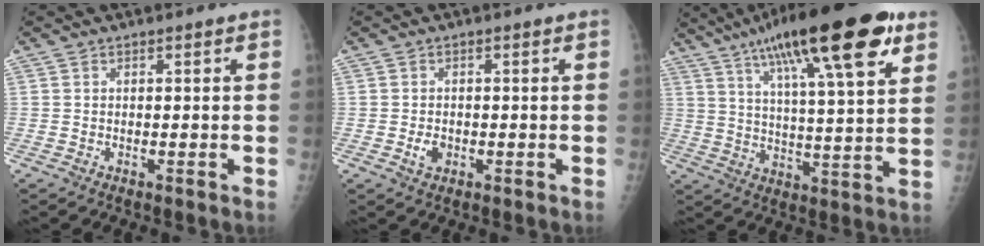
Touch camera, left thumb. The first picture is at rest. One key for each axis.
{"total": 2.3, "fx": -0.7, "fy": 1.7, "fz": 1.4, "tx": -0.020, "ty": 0.001, "tz": -0.008}
{"total": 24.0, "fx": 13.3, "fy": 5.4, "fz": 19.2, "tx": -0.300, "ty": -0.020, "tz": 0.208}